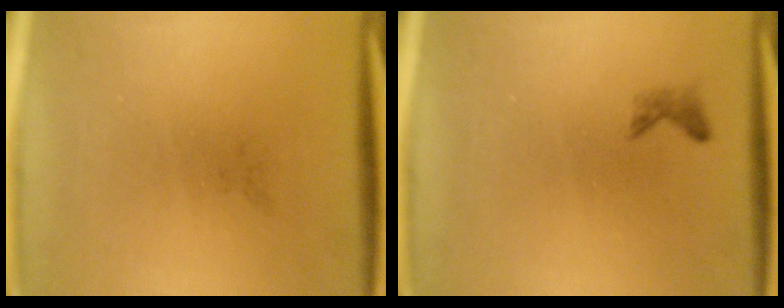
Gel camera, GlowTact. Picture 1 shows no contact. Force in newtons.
{"total": 0.8}